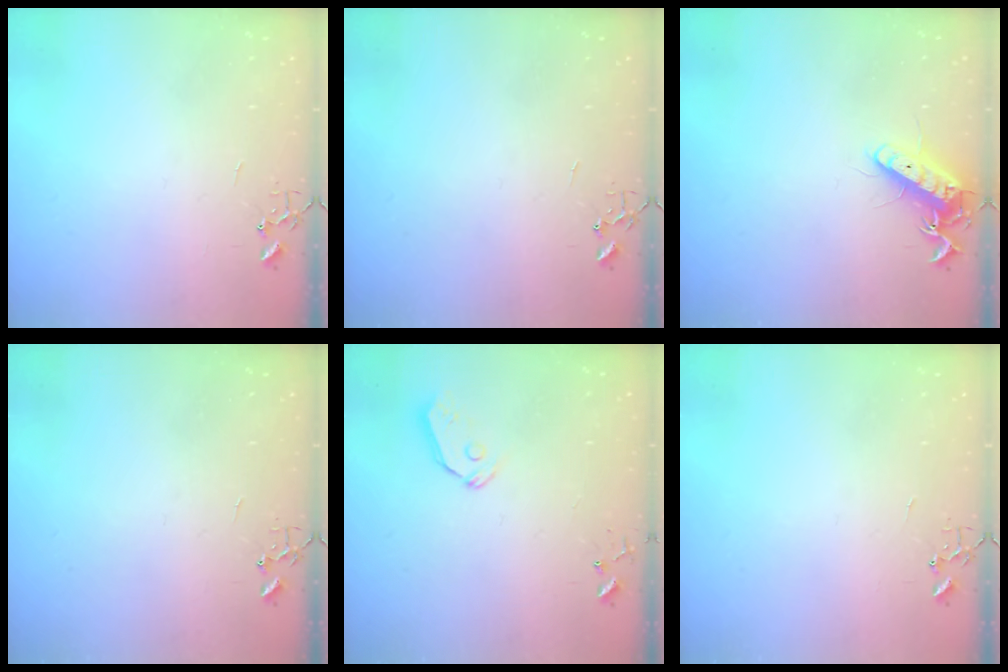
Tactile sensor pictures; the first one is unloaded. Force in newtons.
{"total": 0.0}
{"total": 12.7, "press": 12.6, "slide": 1.5}
{"total": 0.0}
{"total": 5.3, "press": 5.3, "slide": 0.2}
{"total": 0.0}